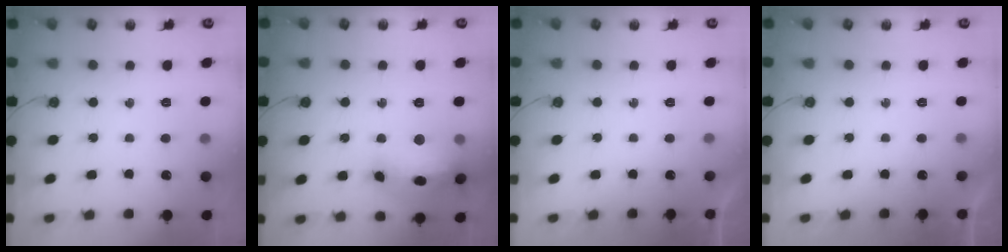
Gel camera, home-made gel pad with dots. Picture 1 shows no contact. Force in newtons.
{"total": 18.9, "press": 18.8, "slide": 1.7}
{"total": 0.0}
{"total": 0.0}